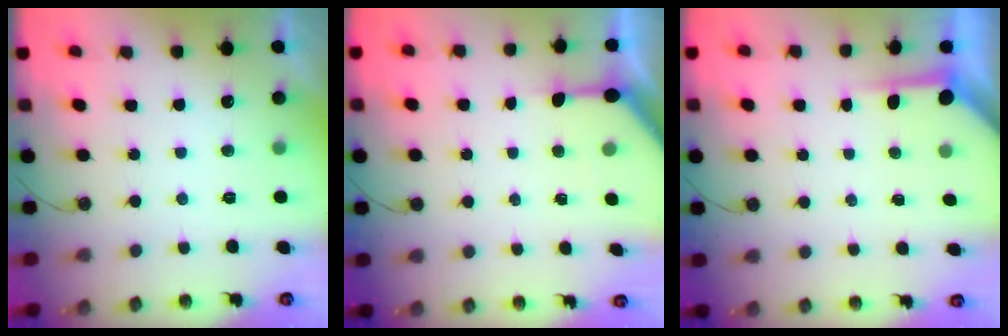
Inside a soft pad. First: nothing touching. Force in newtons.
{"total": 4.8, "press": 4.8, "slide": 0.4}
{"total": 4.0, "press": 4.0, "slide": 0.4}